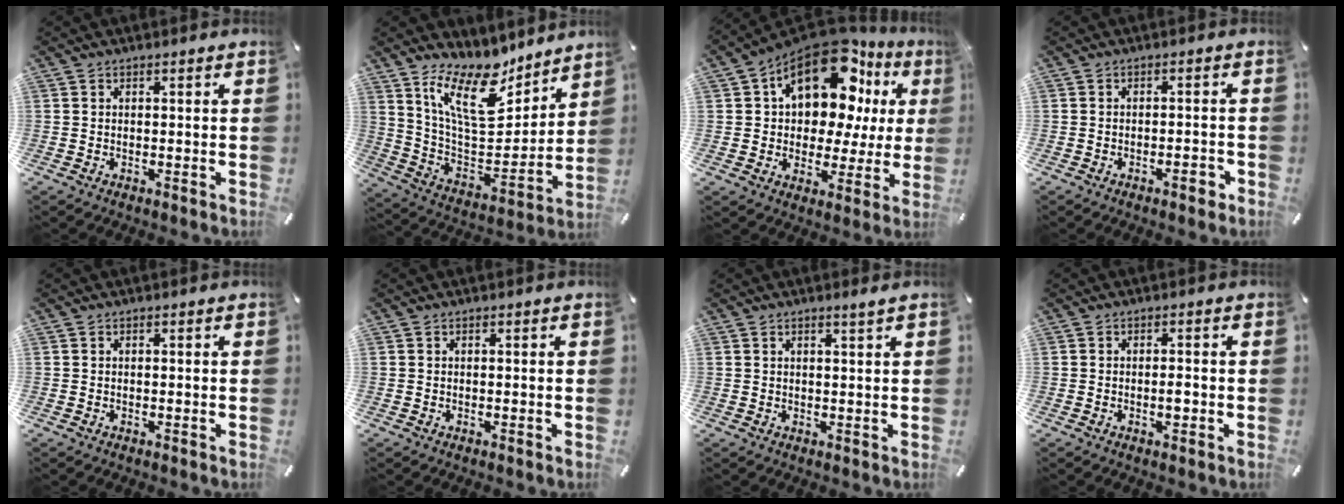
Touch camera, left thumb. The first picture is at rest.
{"total": 17.6, "force": [12.7, 7.3, 9.7], "torque": [-0.194, -0.080, 0.227]}
{"total": 19.3, "force": [10.4, 11.2, 11.8], "torque": [-0.180, -0.066, 0.182]}
{"total": 3.5, "force": [-1.9, 1.3, 2.6], "torque": [-0.040, 0.007, -0.032]}
{"total": 0.0}
{"total": 0.0}
{"total": 1.7, "force": [1.2, 0.0, 1.2], "torque": [-0.023, -0.001, 0.021]}
{"total": 2.4, "force": [-0.6, 1.0, 2.0], "torque": [-0.037, 0.004, -0.012]}